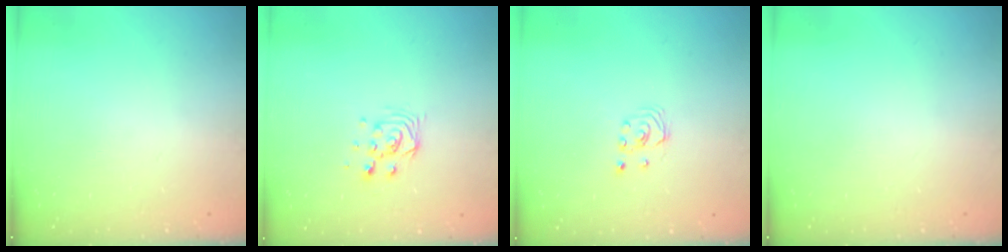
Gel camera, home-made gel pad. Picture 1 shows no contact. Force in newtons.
{"total": 7.0, "press": 7.0, "slide": 0.5}
{"total": 1.9, "press": 1.9, "slide": 0.2}
{"total": 0.0}